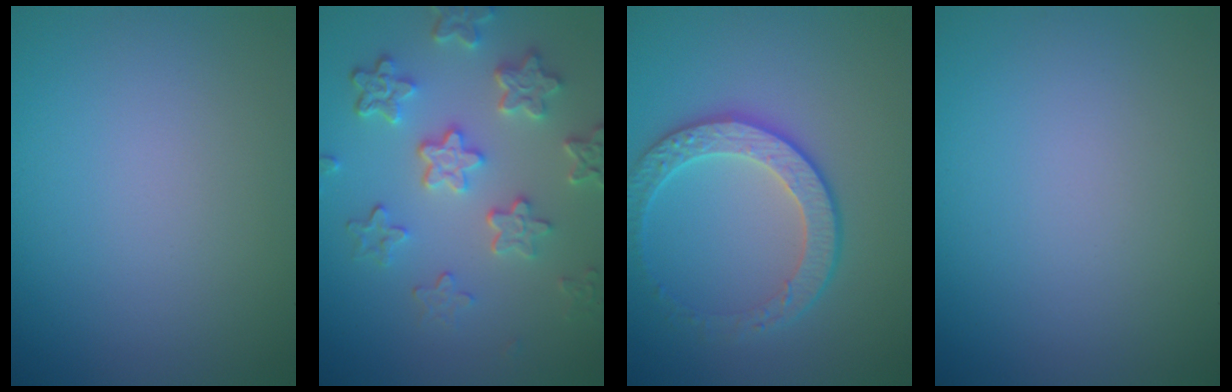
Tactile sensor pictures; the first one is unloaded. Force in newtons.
{"total": 5.7, "press": 4.3, "slide": 3.8}
{"total": 3.8, "press": 3.4, "slide": 1.8}
{"total": 0.0}